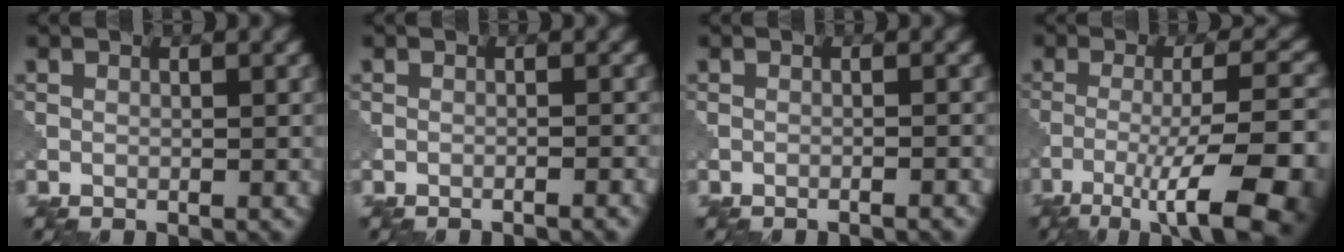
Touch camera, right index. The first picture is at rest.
{"total": 1.6, "force": [-1.1, 0.3, 1.2], "torque": [-0.012, 0.007, -0.028]}
{"total": 1.3, "force": [-1.0, 0.2, 0.9], "torque": [-0.010, 0.005, -0.027]}
{"total": 11.1, "force": [-6.0, 2.4, 9.0], "torque": [-0.142, 0.003, -0.093]}